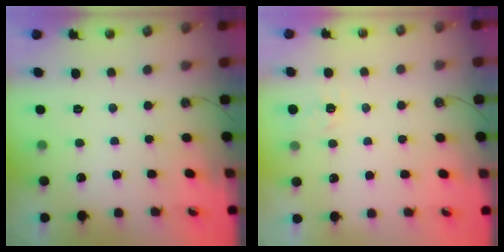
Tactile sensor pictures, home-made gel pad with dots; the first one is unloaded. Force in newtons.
{"total": 3.2, "press": 3.2, "slide": 0.4}